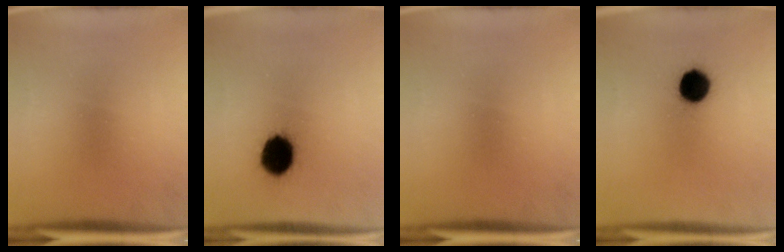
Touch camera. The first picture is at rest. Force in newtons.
{"total": 11.4}
{"total": 0.0}
{"total": 9.1}